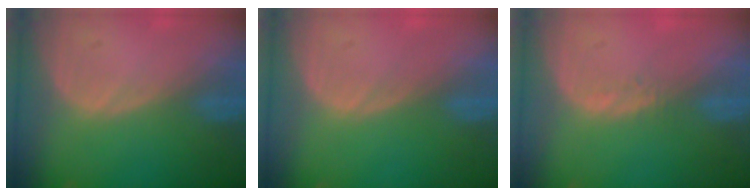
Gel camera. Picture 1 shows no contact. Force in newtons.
{"total": 0.0}
{"total": 0.9, "press": 0.8, "slide": 0.4}